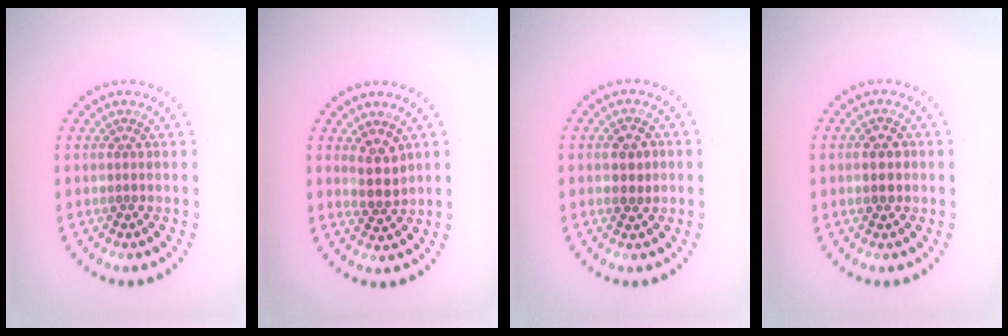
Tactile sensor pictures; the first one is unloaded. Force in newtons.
{"total": 2.5, "press": 2.3, "slide": 1.1}
{"total": 1.6, "press": 1.6, "slide": 0.1}
{"total": 2.4, "press": 2.4, "slide": 0.2}